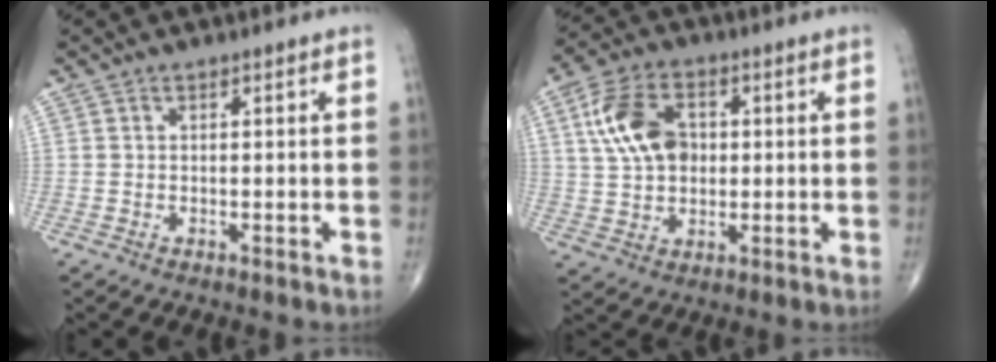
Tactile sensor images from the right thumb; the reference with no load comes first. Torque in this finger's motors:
{"motor_torque": [-0.43, 0.88, 1.06, 0.26, 0.12]}